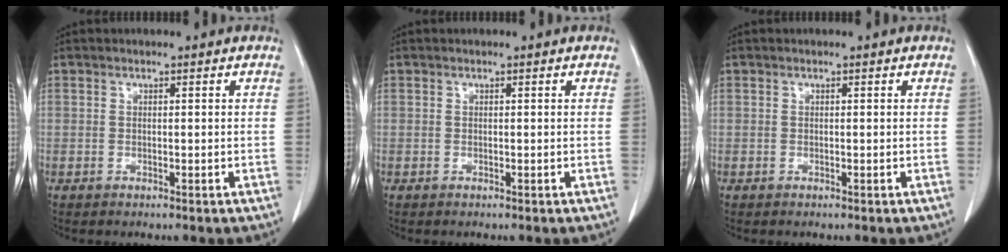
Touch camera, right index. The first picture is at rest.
{"total": 0.0}
{"total": 0.0}